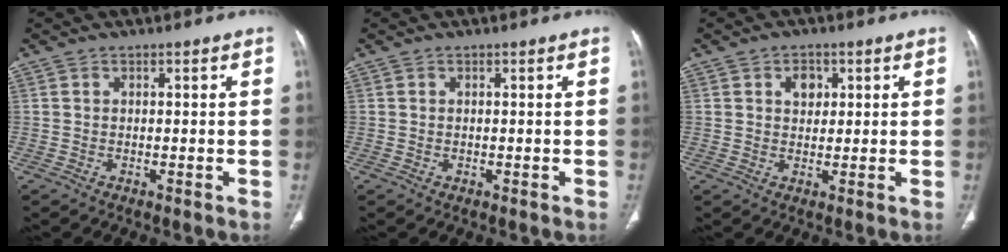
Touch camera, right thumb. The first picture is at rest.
{"total": 0.0}
{"total": 3.5, "force": [1.3, 2.6, 2.0], "torque": [-0.016, -0.004, 0.020]}